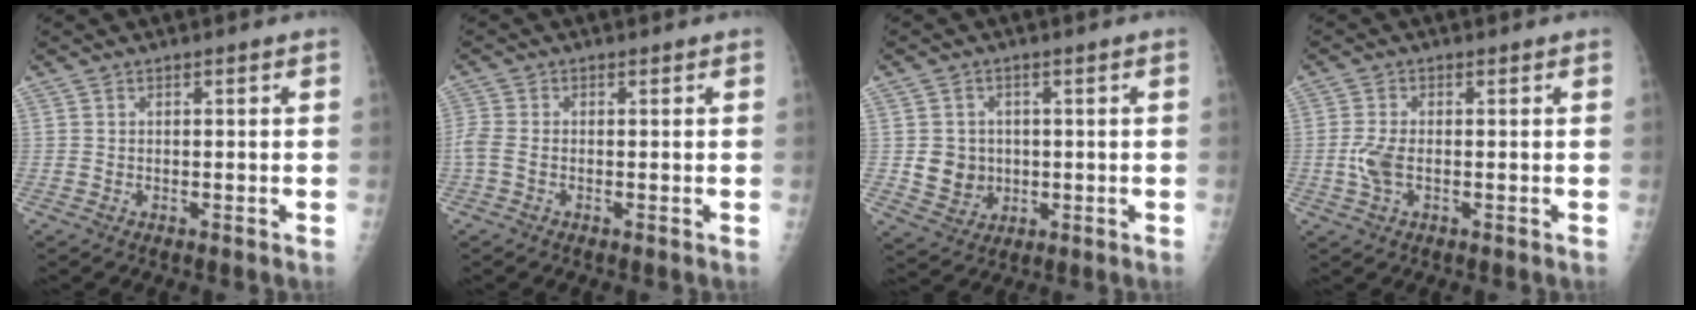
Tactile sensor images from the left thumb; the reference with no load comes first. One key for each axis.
{"total": 2.6, "fx": -0.4, "fy": 1.5, "fz": 2.1, "tx": -0.061, "ty": 0.001, "tz": -0.014}
{"total": 5.8, "fx": 0.1, "fy": 5.4, "fz": 2.2, "tx": -0.004, "ty": 0.000, "tz": 0.012}
{"total": 3.7, "fx": -0.4, "fy": 1.9, "fz": 3.1, "tx": -0.079, "ty": 0.000, "tz": -0.011}